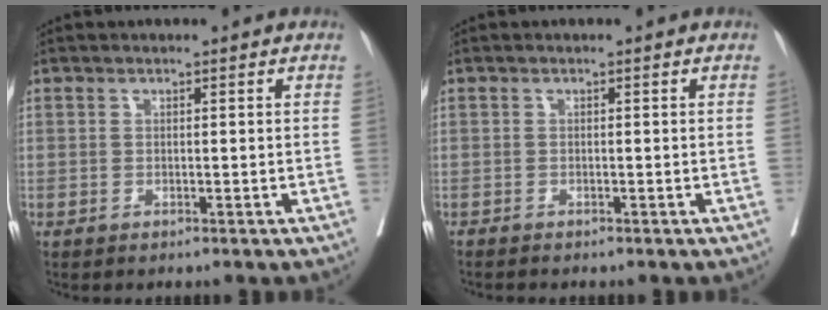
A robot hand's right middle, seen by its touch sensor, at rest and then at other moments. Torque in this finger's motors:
{"motor_torque": [0.08, -0.07, 0.02, 0.01]}